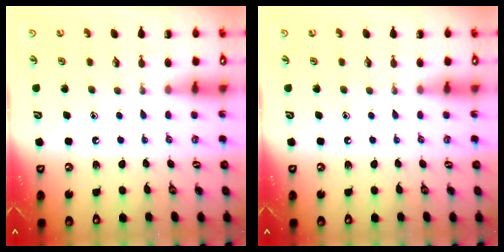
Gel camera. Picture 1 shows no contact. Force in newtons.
{"total": 0.0}